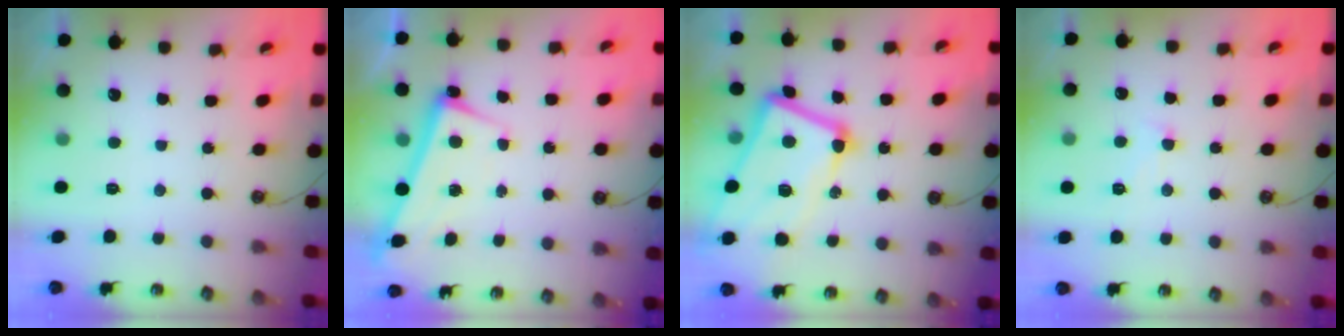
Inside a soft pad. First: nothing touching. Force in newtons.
{"total": 2.6, "press": 2.4, "slide": 0.9}
{"total": 15.0, "press": 14.8, "slide": 2.7}
{"total": 1.7, "press": 1.6, "slide": 0.7}